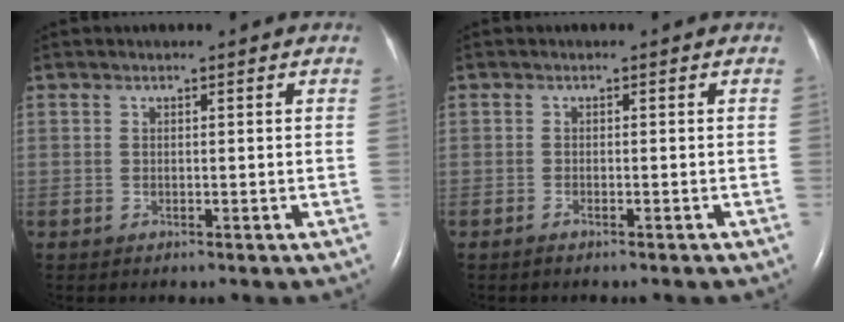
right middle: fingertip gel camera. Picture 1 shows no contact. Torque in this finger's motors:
{"motor_torque": [-0.15, -0.14, -0.09, -0.01]}